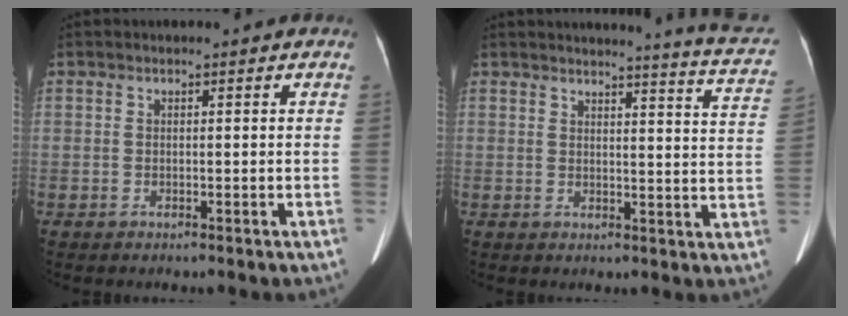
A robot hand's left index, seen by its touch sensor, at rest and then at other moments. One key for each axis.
{"total": 11.1, "fx": 10.5, "fy": -0.5, "fz": 3.8, "tx": -0.037, "ty": -0.061, "tz": 0.095}